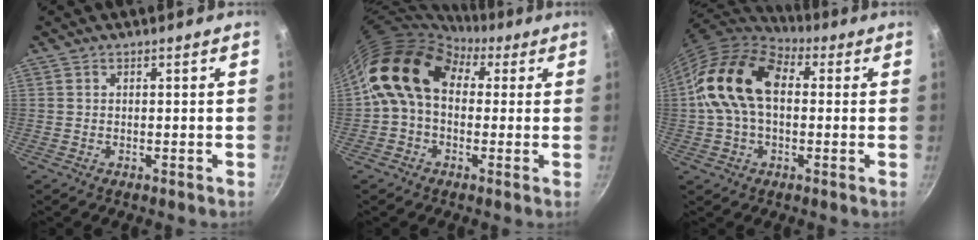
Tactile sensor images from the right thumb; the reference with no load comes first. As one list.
[{"total": 14.0, "force": [3.4, 10.1, 9.1], "torque": [-0.129, 0.019, 0.037]}, {"total": 16.9, "force": [1.7, 11.1, 12.6], "torque": [-0.211, 0.033, 0.013]}]